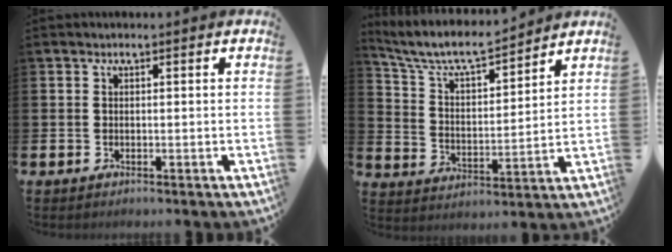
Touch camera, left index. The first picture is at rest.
{"total": 7.6, "force": [6.9, 1.6, 2.7], "torque": [-0.089, -0.046, 0.119]}